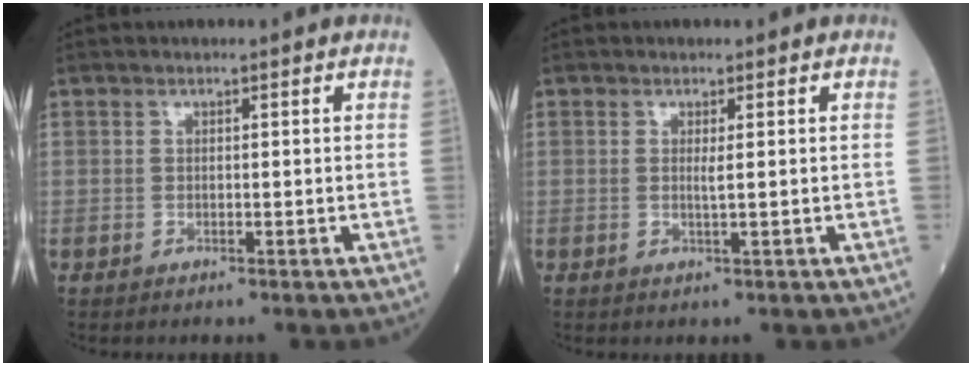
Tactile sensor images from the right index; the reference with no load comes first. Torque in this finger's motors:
{"motor_torque": [-0.13, -0.03, -0.01, -0.01]}